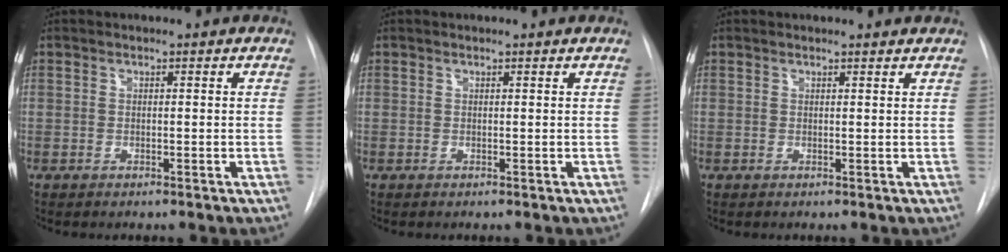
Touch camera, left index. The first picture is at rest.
{"total": 0.7, "force": [0.7, 0.0, 0.1], "torque": [-0.007, 0.002, 0.008]}
{"total": 2.5, "force": [2.4, 0.2, 0.3], "torque": [-0.008, 0.003, 0.021]}